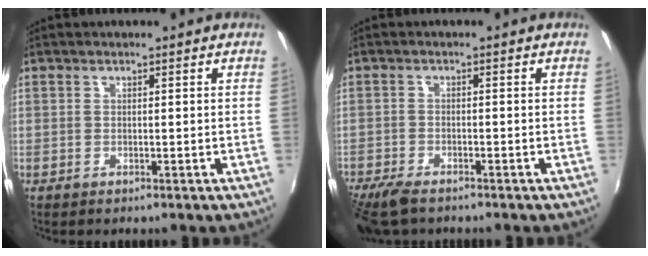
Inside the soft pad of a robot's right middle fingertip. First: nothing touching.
{"total": 6.6, "force": [-5.3, 2.0, 3.3], "torque": [-0.091, -0.026, -0.102]}